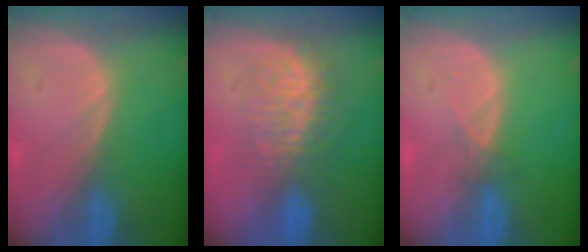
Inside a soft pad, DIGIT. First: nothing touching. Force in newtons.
{"total": 7.6, "press": 7.3, "slide": 2.1}
{"total": 1.1, "press": 1.1, "slide": 0.2}